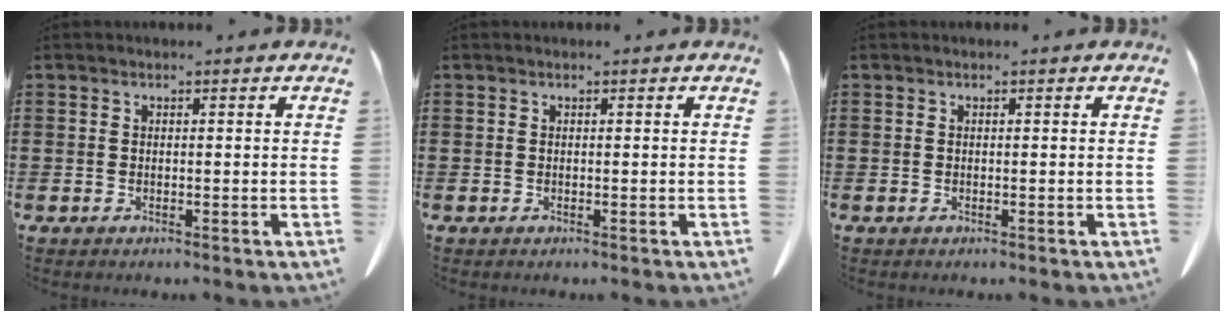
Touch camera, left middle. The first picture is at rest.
{"total": 0.0}
{"total": 0.0}